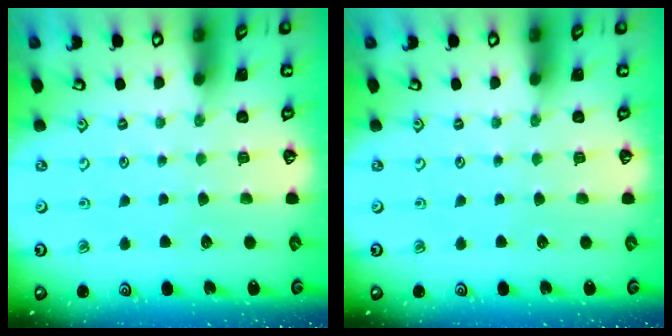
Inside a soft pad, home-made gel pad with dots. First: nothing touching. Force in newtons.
{"total": 0.0}